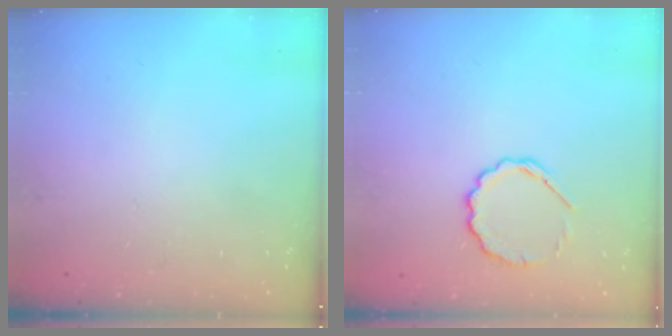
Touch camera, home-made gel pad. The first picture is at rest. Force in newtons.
{"total": 7.4, "press": 7.1, "slide": 2.0}